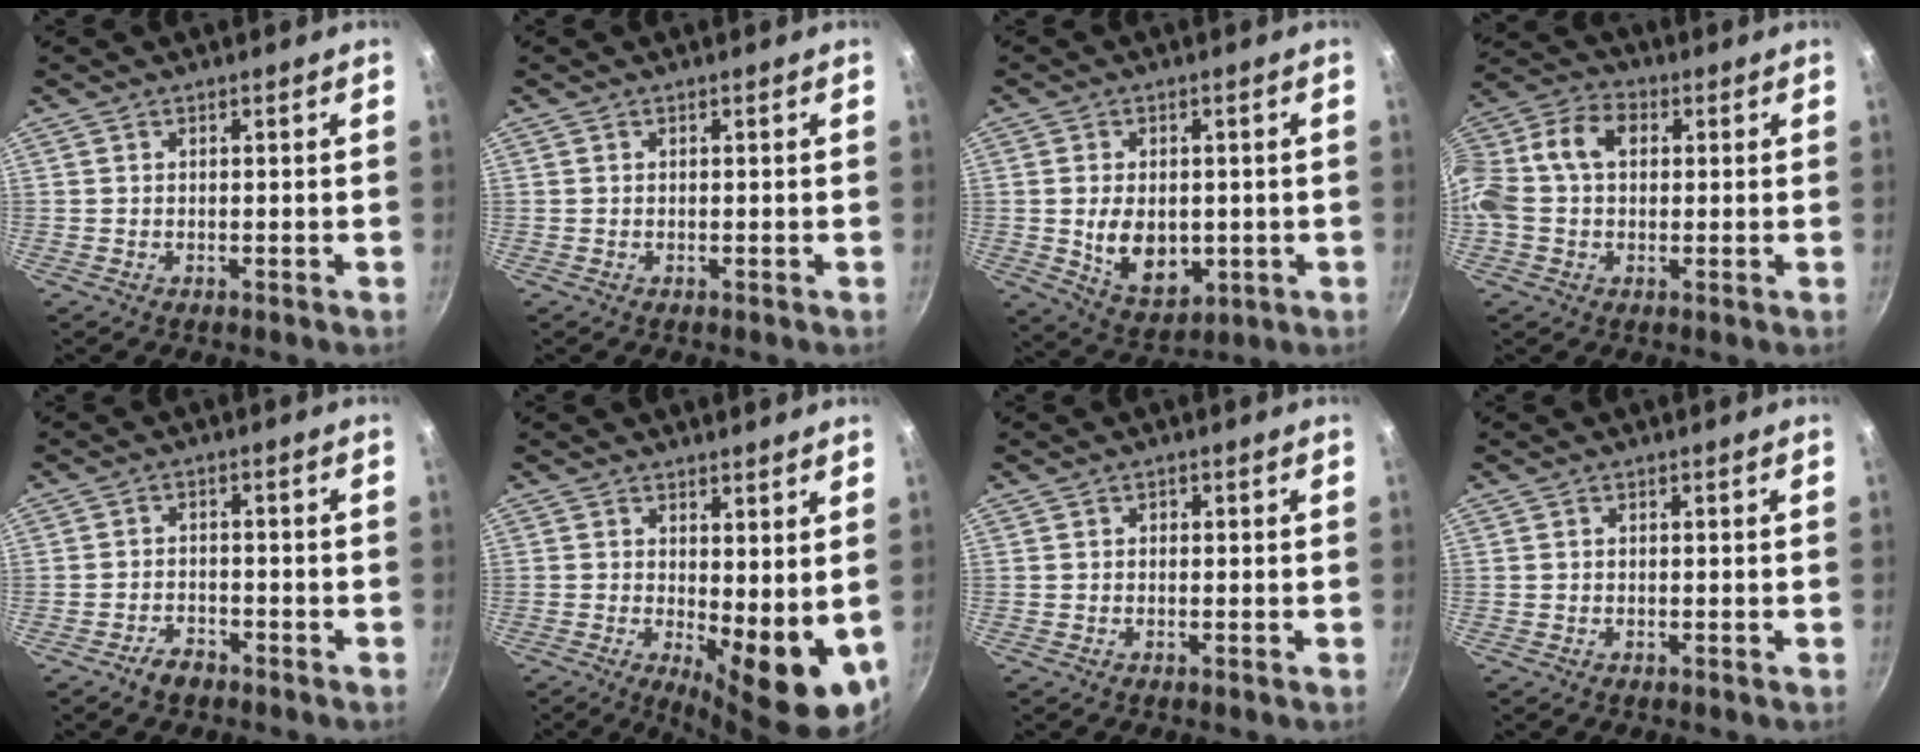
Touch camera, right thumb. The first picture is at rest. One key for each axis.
{"total": 0.0}
{"total": 10.2, "fx": -0.7, "fy": 7.0, "fz": 7.5, "tx": -0.102, "ty": -0.012, "tz": 0.006}
{"total": 14.8, "fx": 1.7, "fy": 10.7, "fz": 10.2, "tx": -0.193, "ty": 0.044, "tz": 0.009}
{"total": 3.4, "fx": -2.6, "fy": 1.7, "fz": 1.3, "tx": -0.017, "ty": 0.026, "tz": -0.042}
{"total": 10.4, "fx": 0.4, "fy": 4.2, "fz": 9.5, "tx": -0.107, "ty": -0.015, "tz": 0.018}
{"total": 0.6, "fx": -0.1, "fy": 0.5, "fz": 0.2, "tx": -0.001, "ty": 0.003, "tz": -0.001}
{"total": 0.0}